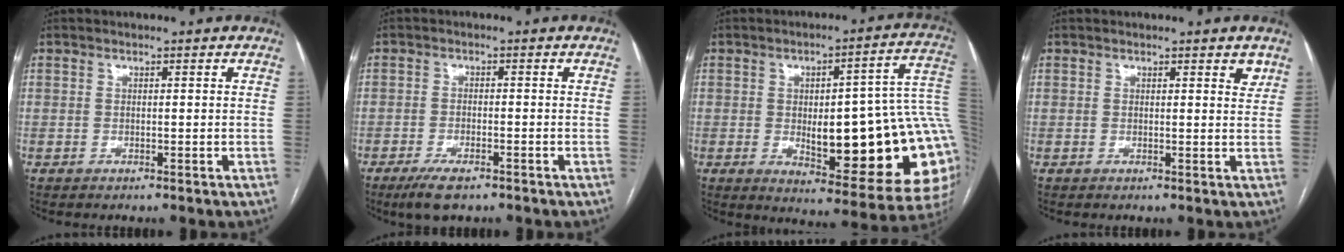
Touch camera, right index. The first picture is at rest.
{"total": 5.0, "force": [-3.5, 1.3, 3.4], "torque": [-0.066, -0.012, -0.055]}
{"total": 24.3, "force": [-0.9, 6.0, 23.5], "torque": [-0.220, 0.021, 0.005]}
{"total": 1.8, "force": [1.2, 0.5, 1.2], "torque": [-0.014, -0.006, 0.013]}